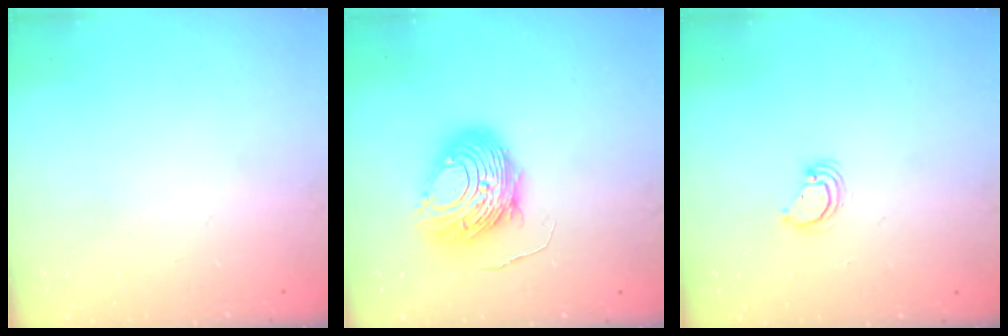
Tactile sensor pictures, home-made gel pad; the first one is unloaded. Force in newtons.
{"total": 11.8, "press": 11.7, "slide": 1.0}
{"total": 3.9, "press": 3.9, "slide": 0.4}